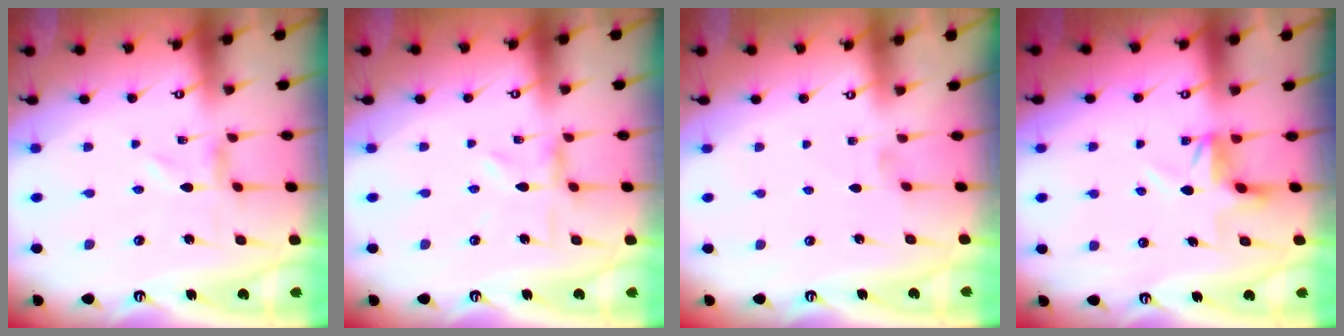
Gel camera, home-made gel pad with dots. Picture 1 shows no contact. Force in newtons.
{"total": 3.4, "press": 3.4, "slide": 0.4}
{"total": 0.0}
{"total": 4.4, "press": 4.4, "slide": 0.5}